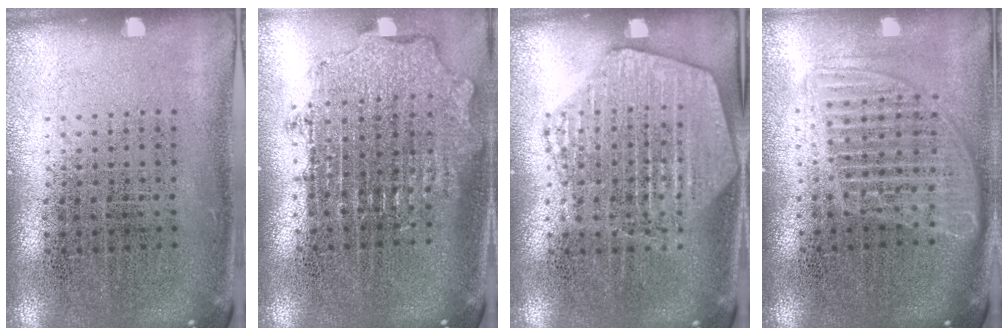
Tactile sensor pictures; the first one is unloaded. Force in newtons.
{"total": 1.9, "press": 1.4, "slide": 1.2}
{"total": 1.9, "press": 1.9, "slide": 0.3}
{"total": 1.7, "press": 1.5, "slide": 0.9}